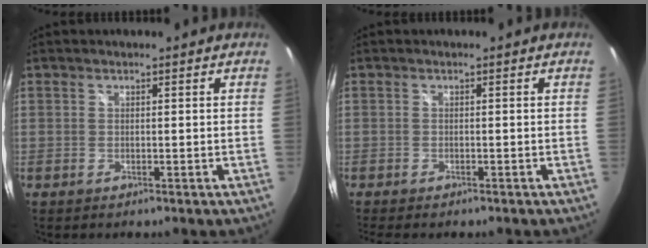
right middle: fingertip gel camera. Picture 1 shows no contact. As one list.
[{"total": 3.9, "force": [-3.2, 0.8, 2.0], "torque": [-0.039, -0.022, -0.051]}]